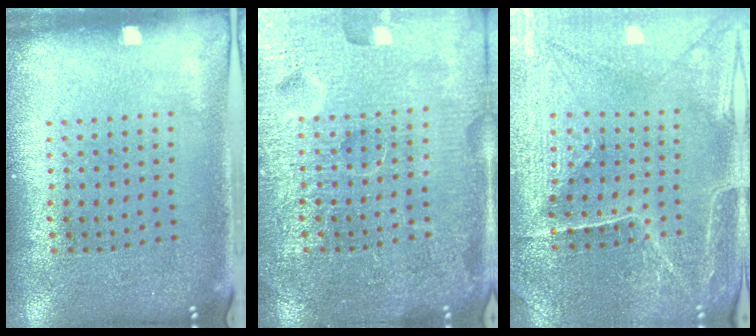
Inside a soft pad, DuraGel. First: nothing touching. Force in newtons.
{"total": 7.0, "press": 7.0, "slide": 0.9}
{"total": 2.9, "press": 2.9, "slide": 0.2}